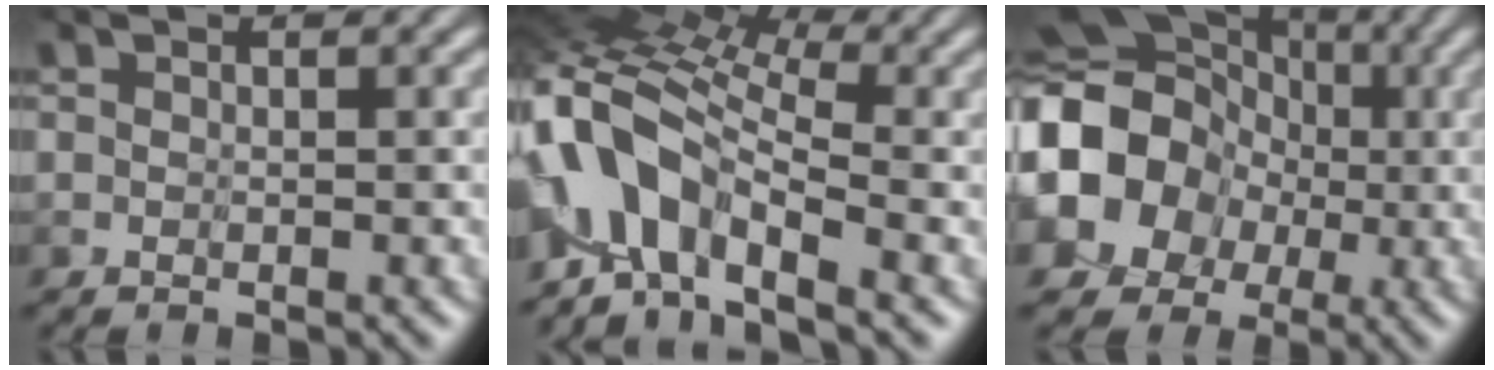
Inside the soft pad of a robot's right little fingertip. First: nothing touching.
{"total": 7.5, "force": [-2.6, 3.5, 6.1], "torque": [-0.130, 0.009, -0.070]}
{"total": 11.0, "force": [-1.4, 10.0, 4.4], "torque": [-0.111, -0.017, -0.057]}